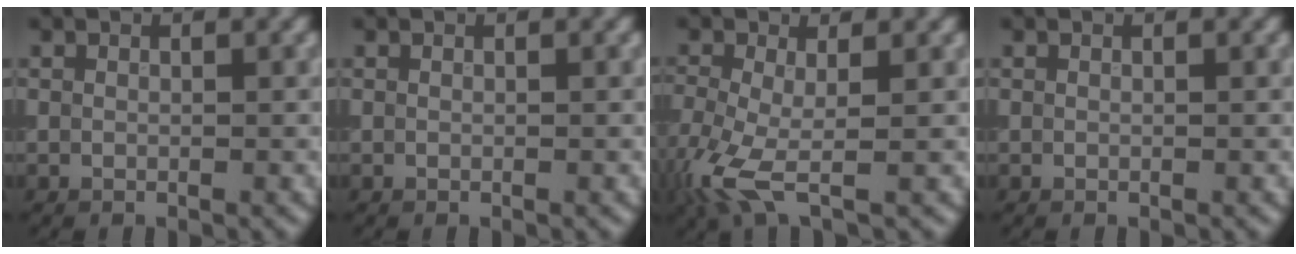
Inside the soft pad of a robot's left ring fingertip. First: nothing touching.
{"total": 0.0}
{"total": 5.5, "force": [-2.3, 2.0, 4.6], "torque": [-0.131, -0.017, -0.052]}
{"total": 0.0}